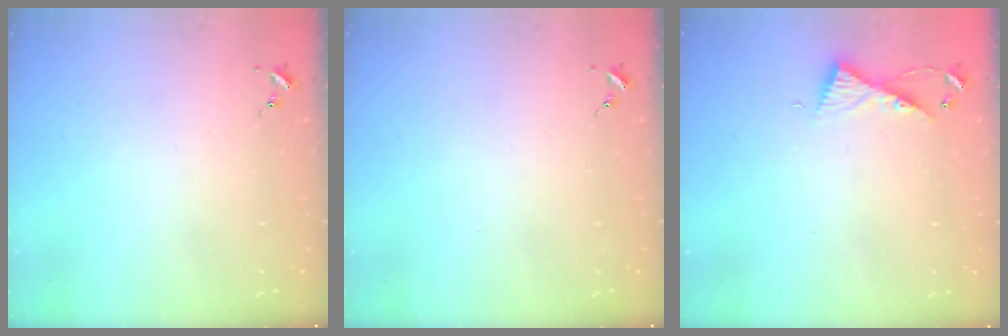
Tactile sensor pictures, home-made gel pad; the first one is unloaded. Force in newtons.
{"total": 0.0}
{"total": 6.2, "press": 6.2, "slide": 0.6}